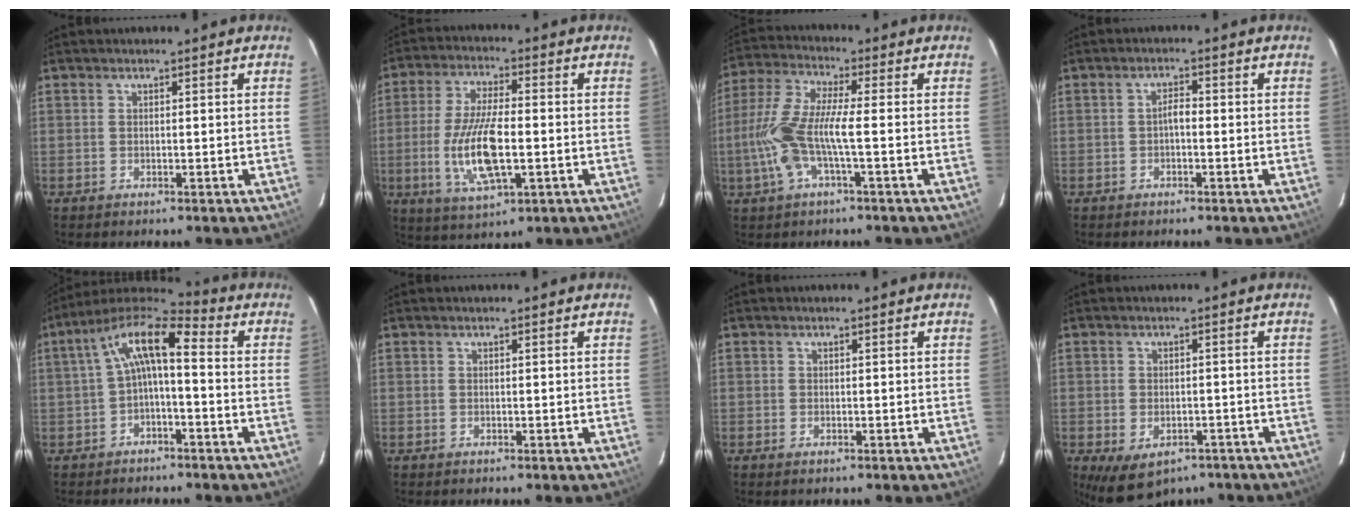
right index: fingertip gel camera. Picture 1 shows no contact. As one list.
[{"total": 13.1, "force": [-2.5, 4.2, 12.2], "torque": [-0.248, -0.008, -0.044]}, {"total": 11.1, "force": [-2.6, 2.0, 10.6], "torque": [-0.233, 0.002, -0.048]}, {"total": 1.6, "force": [-0.6, 0.7, 1.4], "torque": [-0.025, 0.008, -0.012]}, {"total": 9.7, "force": [-0.3, 3.2, 9.2], "torque": [-0.182, 0.027, -0.012]}, {"total": 0.0}, {"total": 0.6, "force": [-0.4, 0.3, 0.3], "torque": [-0.006, -0.003, -0.007]}, {"total": 9.4, "force": [-5.7, 5.5, 5.0], "torque": [-0.092, -0.016, -0.070]}]